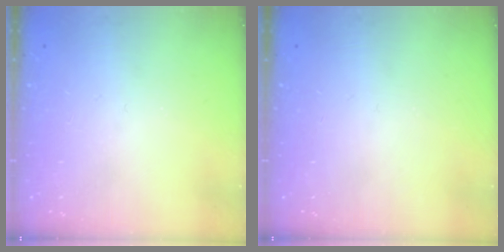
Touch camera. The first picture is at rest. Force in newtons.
{"total": 0.0}